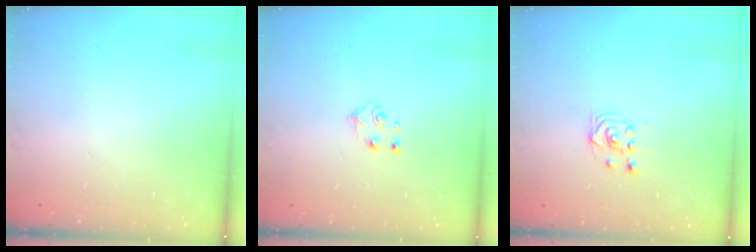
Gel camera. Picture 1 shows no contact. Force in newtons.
{"total": 5.2, "press": 5.1, "slide": 0.7}
{"total": 2.5, "press": 2.2, "slide": 1.2}